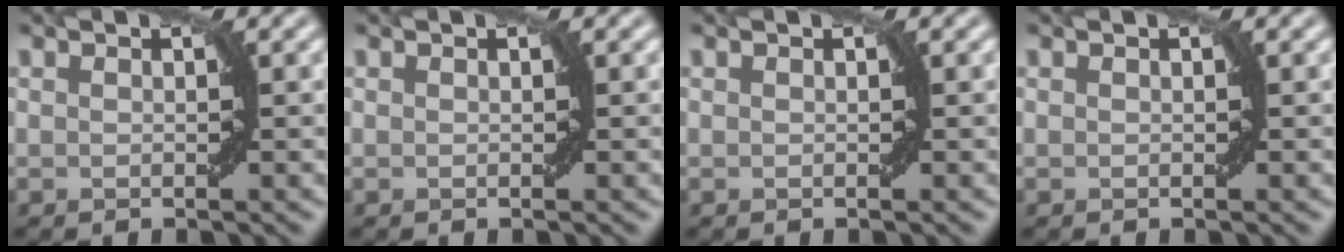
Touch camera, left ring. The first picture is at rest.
{"total": 0.0}
{"total": 0.0}
{"total": 0.0}